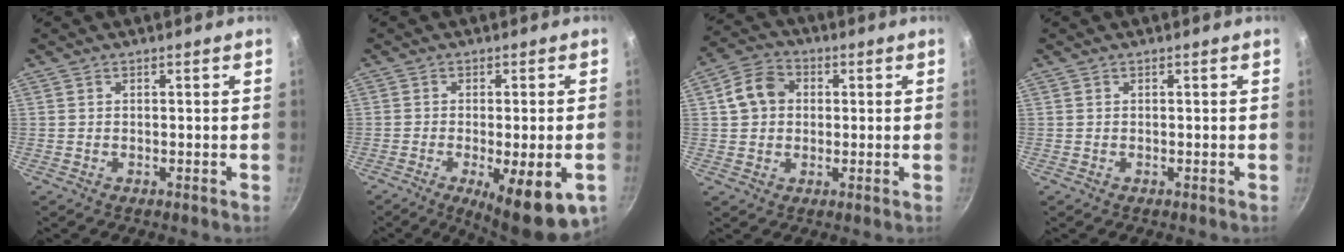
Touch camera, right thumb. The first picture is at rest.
{"total": 13.0, "force": [-5.0, 3.3, 11.5], "torque": [-0.147, -0.002, -0.064]}
{"total": 7.7, "force": [1.2, 6.3, 4.2], "torque": [-0.053, 0.016, 0.009]}
{"total": 0.0}